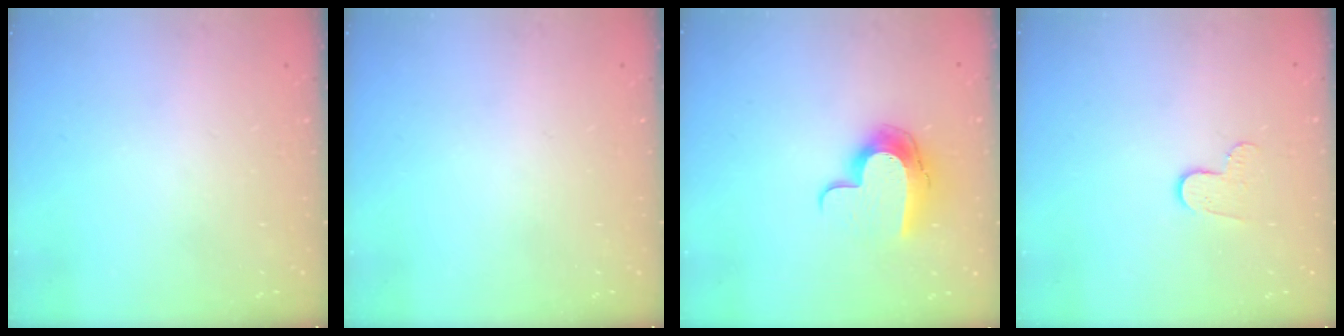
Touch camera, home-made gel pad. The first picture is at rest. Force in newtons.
{"total": 0.0}
{"total": 11.3, "press": 11.3, "slide": 0.2}
{"total": 6.2, "press": 6.1, "slide": 0.5}